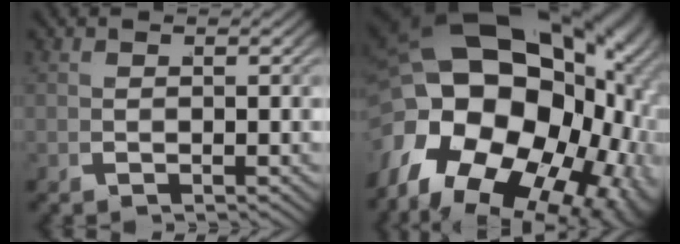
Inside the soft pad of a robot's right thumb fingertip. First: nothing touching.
{"total": 25.6, "force": [0.0, 18.4, 17.8], "torque": [-0.333, -0.030, 0.000]}